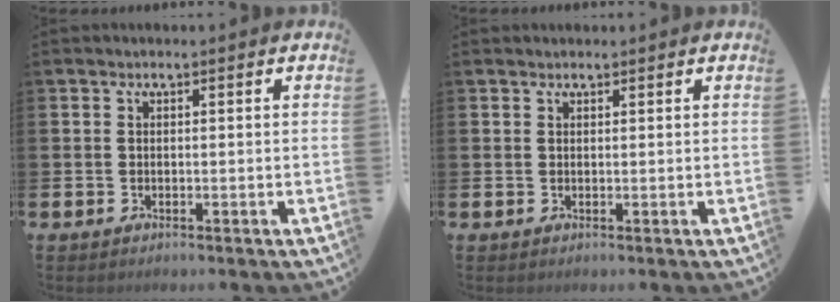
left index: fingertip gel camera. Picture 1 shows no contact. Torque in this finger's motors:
{"motor_torque": [0.98, -1.16, 0.01, -0.03]}